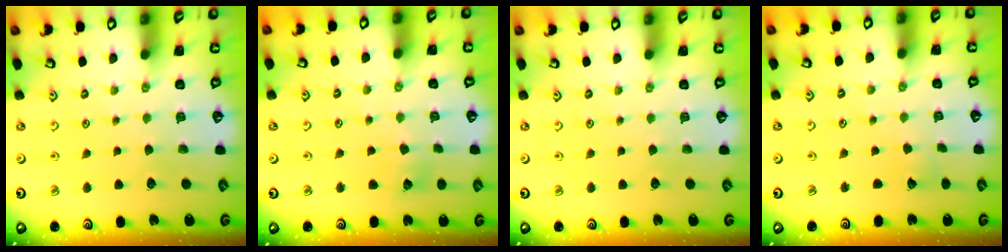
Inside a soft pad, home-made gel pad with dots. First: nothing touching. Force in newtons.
{"total": 4.6, "press": 4.6, "slide": 0.5}
{"total": 0.0}
{"total": 1.4, "press": 1.4, "slide": 0.0}